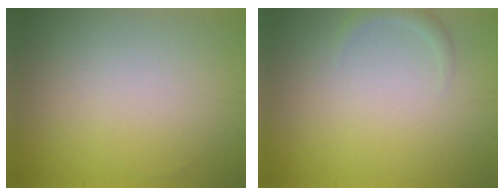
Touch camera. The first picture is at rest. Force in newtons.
{"total": 1.2, "press": 1.2, "slide": 0.2}